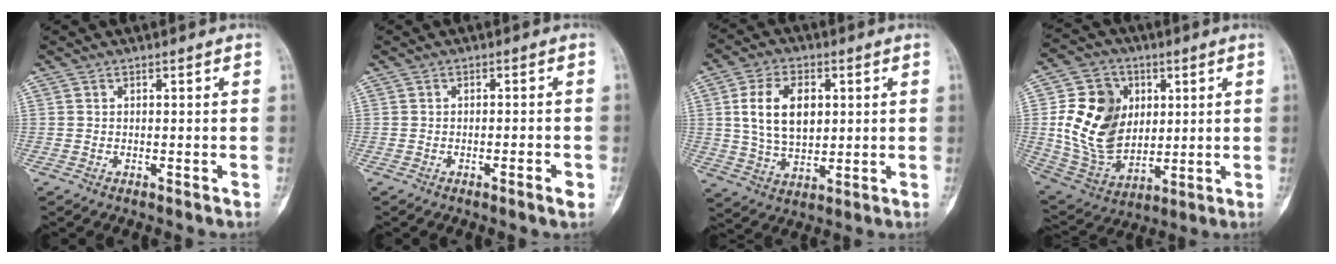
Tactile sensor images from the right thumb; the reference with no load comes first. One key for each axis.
{"total": 2.6, "fx": -1.2, "fy": 0.4, "fz": 2.2, "tx": -0.039, "ty": 0.004, "tz": -0.016}
{"total": 11.9, "fx": 2.5, "fy": 7.5, "fz": 8.9, "tx": -0.139, "ty": -0.009, "tz": 0.050}
{"total": 18.8, "fx": 2.9, "fy": 14.2, "fz": 12.1, "tx": -0.187, "ty": -0.009, "tz": 0.068}